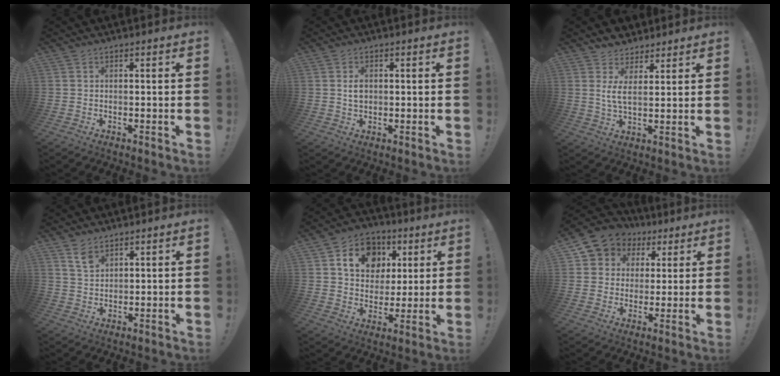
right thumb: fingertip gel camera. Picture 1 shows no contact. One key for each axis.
{"total": 3.0, "fx": 0.3, "fy": 2.2, "fz": 2.0, "tx": -0.024, "ty": -0.001, "tz": 0.001}
{"total": 6.1, "fx": 3.5, "fy": 2.9, "fz": 4.0, "tx": -0.065, "ty": -0.017, "tz": 0.064}
{"total": 5.2, "fx": 3.6, "fy": 3.0, "fz": 2.3, "tx": -0.030, "ty": -0.019, "tz": 0.066}
{"total": 14.9, "fx": 5.8, "fy": 11.8, "fz": 7.0, "tx": -0.109, "ty": -0.012, "tz": 0.114}
{"total": 7.4, "fx": 2.3, "fy": 6.8, "fz": 1.6, "tx": -0.024, "ty": -0.016, "tz": 0.050}